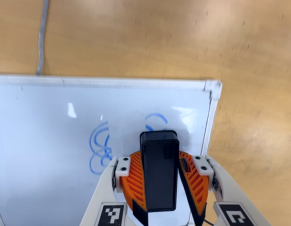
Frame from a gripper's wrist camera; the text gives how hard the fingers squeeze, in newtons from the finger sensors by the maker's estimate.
{"total": 10.1, "left": 11.2, "right": 8.9}